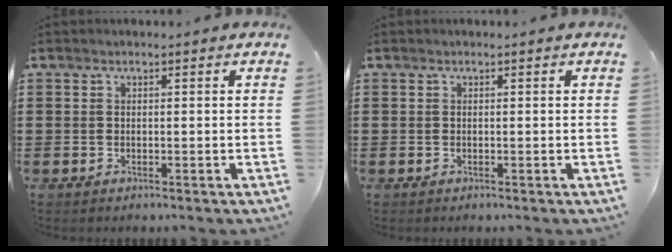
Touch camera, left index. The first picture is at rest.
{"total": 0.0}